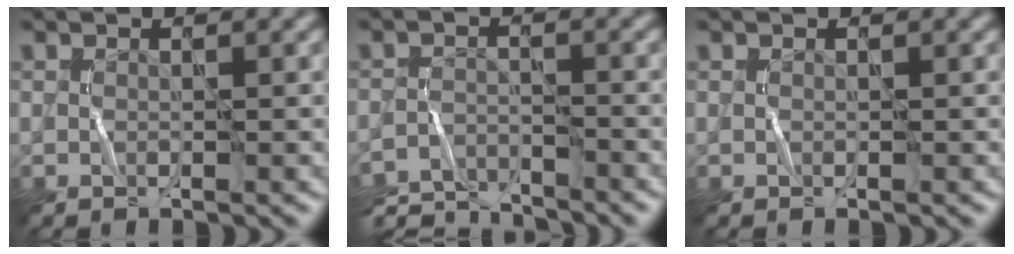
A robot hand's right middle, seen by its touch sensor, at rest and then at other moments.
{"total": 5.5, "force": [-5.3, 0.9, 1.1], "torque": [-0.029, -0.008, -0.098]}
{"total": 0.0}